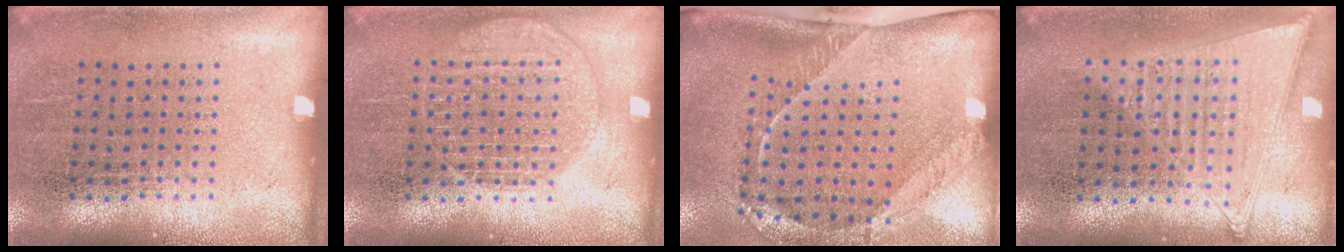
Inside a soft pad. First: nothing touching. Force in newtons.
{"total": 2.4, "press": 2.4, "slide": 0.3}
{"total": 2.7, "press": 1.8, "slide": 2.0}
{"total": 1.2, "press": 1.2, "slide": 0.2}